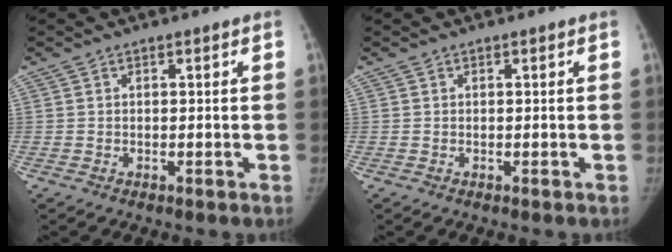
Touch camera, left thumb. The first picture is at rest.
{"total": 0.0}